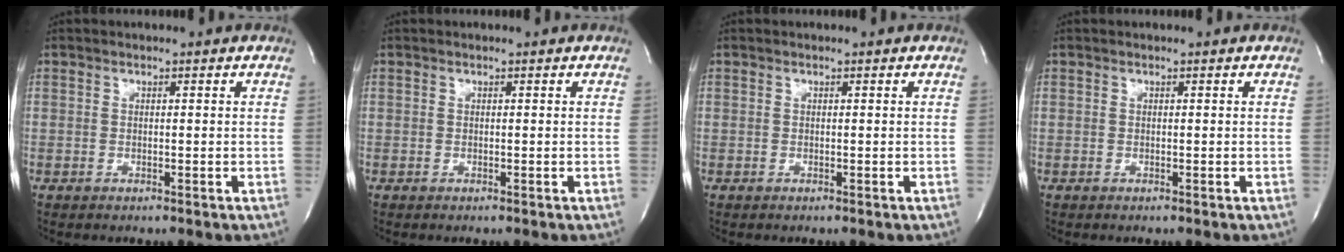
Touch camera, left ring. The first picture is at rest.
{"total": 0.0}
{"total": 0.0}
{"total": 0.0}